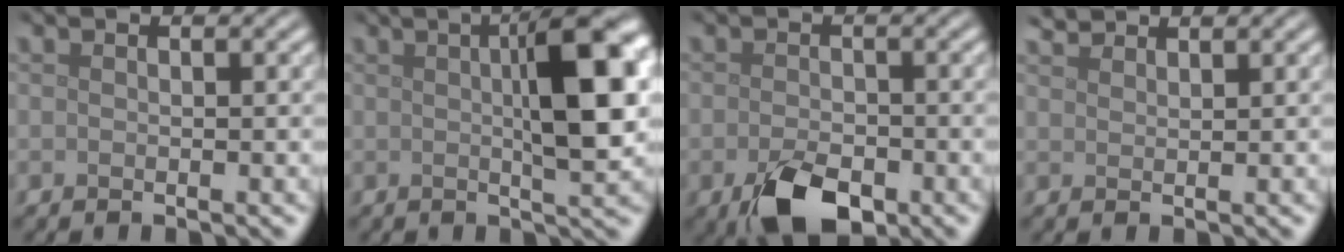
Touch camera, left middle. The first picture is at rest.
{"total": 9.0, "force": [1.6, 2.5, 8.5], "torque": [-0.113, 0.013, 0.024]}
{"total": 5.5, "force": [-2.8, 3.0, 3.7], "torque": [-0.069, -0.013, -0.048]}
{"total": 1.6, "force": [1.5, 0.2, 0.3], "torque": [-0.006, 0.006, 0.032]}